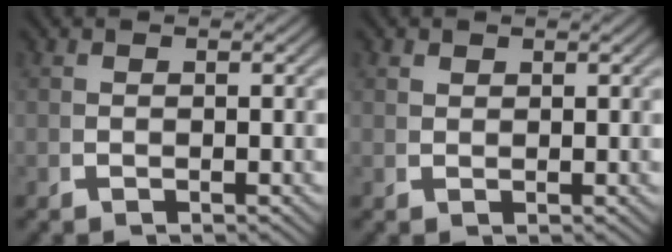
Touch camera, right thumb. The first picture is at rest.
{"total": 1.0, "force": [1.0, 0.0, -0.1], "torque": [0.007, 0.003, 0.025]}